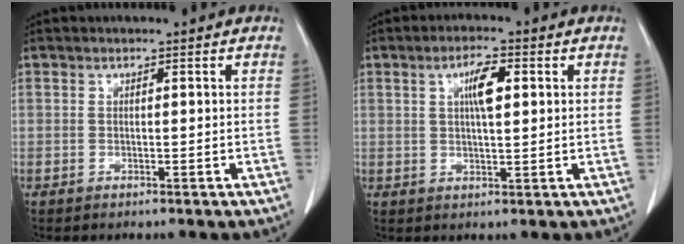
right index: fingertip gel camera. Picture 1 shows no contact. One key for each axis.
{"total": 4.9, "fx": 1.4, "fy": 1.1, "fz": 4.6, "tx": -0.081, "ty": 0.004, "tz": 0.025}